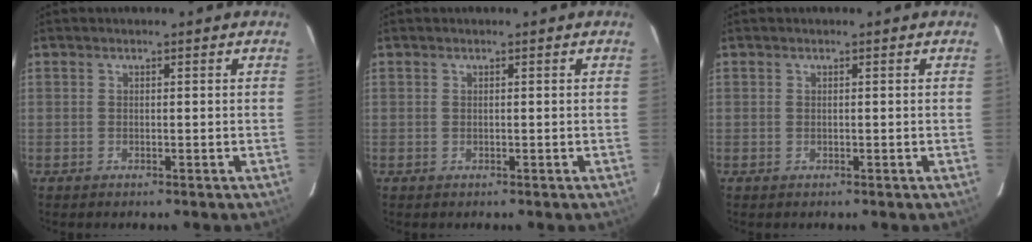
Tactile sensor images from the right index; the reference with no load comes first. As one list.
[{"total": 0.0}, {"total": 0.0}]